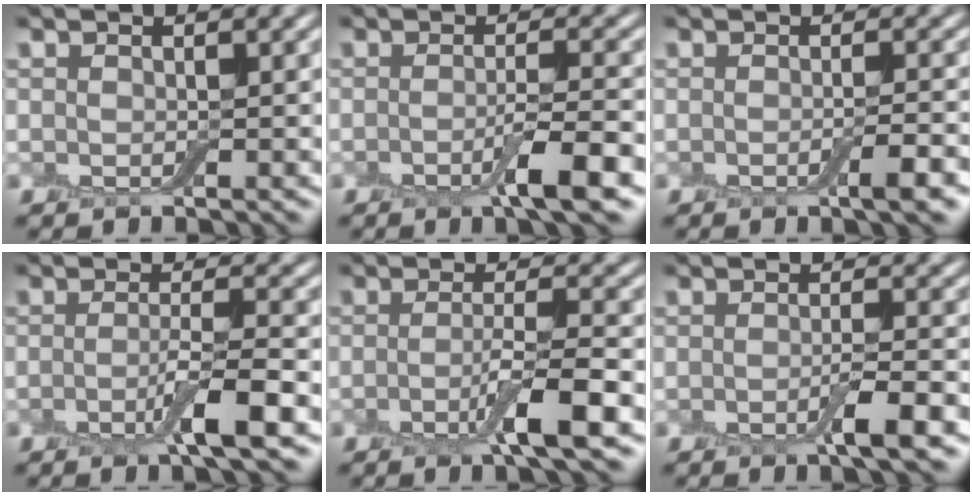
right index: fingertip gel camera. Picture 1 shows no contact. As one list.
[{"total": 3.9, "force": [-1.8, 0.5, 3.4], "torque": [-0.055, -0.002, -0.033]}, {"total": 2.4, "force": [-1.1, 0.3, 2.1], "torque": [-0.032, -0.006, -0.018]}, {"total": 3.7, "force": [-1.5, 0.4, 3.3], "torque": [-0.057, -0.004, -0.030]}, {"total": 4.2, "force": [-1.7, 0.5, 3.8], "torque": [-0.064, -0.003, -0.035]}, {"total": 2.8, "force": [-1.3, 0.3, 2.4], "torque": [-0.041, -0.004, -0.023]}]